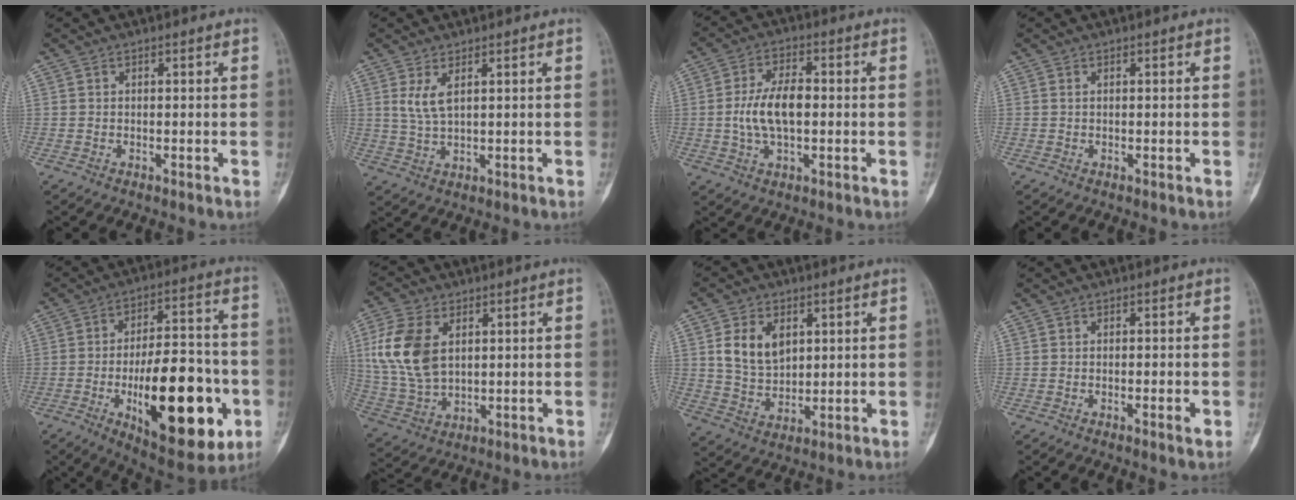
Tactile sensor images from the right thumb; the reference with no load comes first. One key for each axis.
{"total": 4.2, "fx": 1.7, "fy": 1.4, "fz": 3.5, "tx": -0.077, "ty": -0.010, "tz": 0.045}
{"total": 9.1, "fx": -0.4, "fy": 4.6, "fz": 7.9, "tx": -0.150, "ty": 0.012, "tz": -0.009}
{"total": 0.0}
{"total": 25.6, "fx": -7.4, "fy": 10.7, "fz": 22.1, "tx": -0.303, "ty": 0.015, "tz": -0.095}
{"total": 13.6, "fx": 3.3, "fy": 8.5, "fz": 10.0, "tx": -0.209, "ty": -0.006, "tz": 0.073}
{"total": 9.2, "fx": 3.0, "fy": 6.3, "fz": 6.0, "tx": -0.088, "ty": -0.016, "tz": 0.065}
{"total": 1.9, "fx": -0.6, "fy": 0.4, "fz": 1.7, "tx": -0.030, "ty": -0.002, "tz": -0.008}